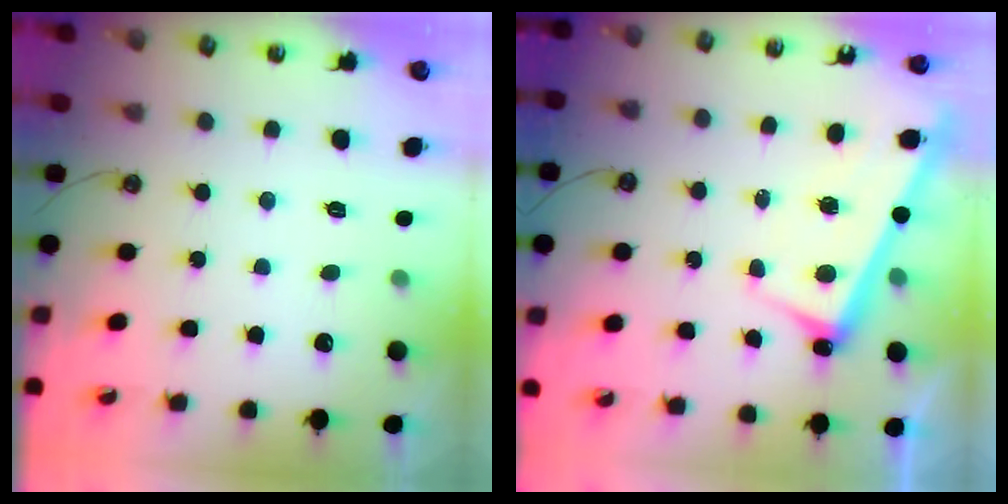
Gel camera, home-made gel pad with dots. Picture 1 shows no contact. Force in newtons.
{"total": 3.2, "press": 3.1, "slide": 0.8}